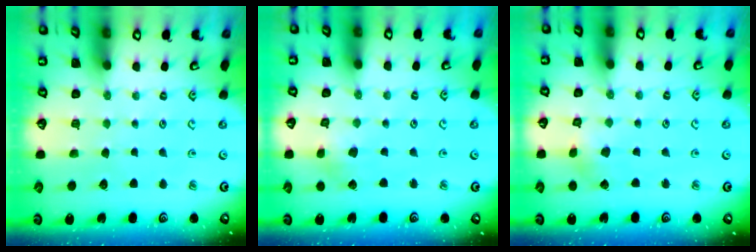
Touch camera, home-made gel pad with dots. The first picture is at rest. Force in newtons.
{"total": 3.3, "press": 3.3, "slide": 0.6}
{"total": 2.8, "press": 2.8, "slide": 0.3}